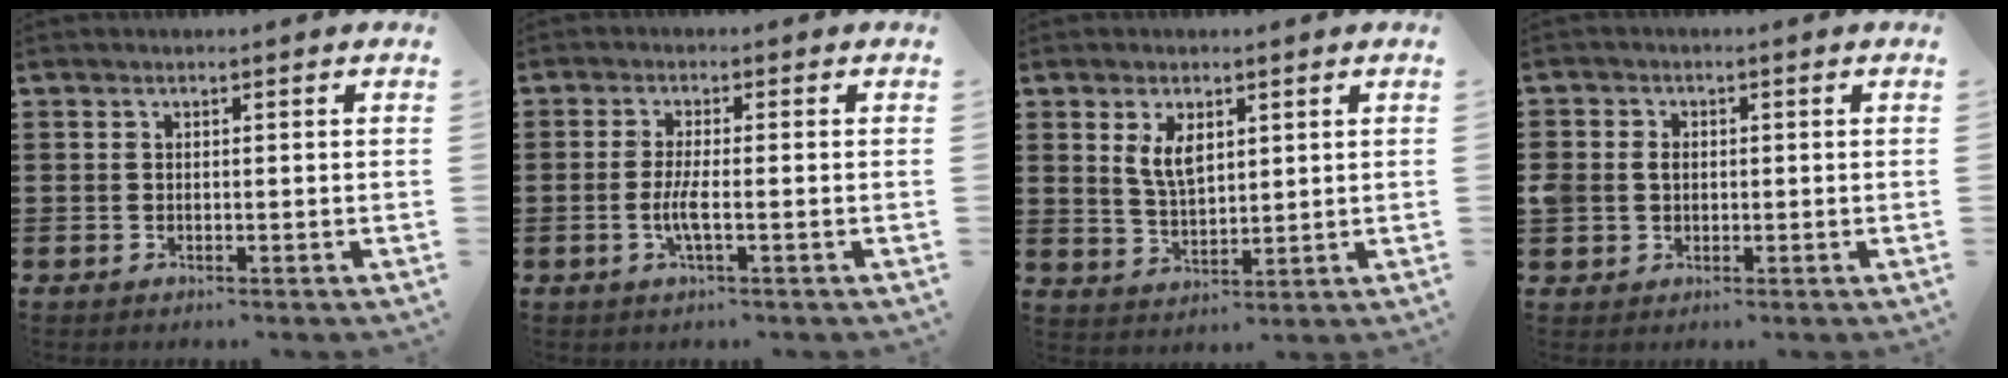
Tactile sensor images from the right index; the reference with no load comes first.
{"total": 3.4, "force": [-0.9, 0.4, 3.2], "torque": [-0.072, -0.008, -0.022]}
{"total": 4.8, "force": [2.1, 2.2, 3.7], "torque": [-0.080, 0.004, 0.036]}
{"total": 2.7, "force": [0.2, 2.2, 1.6], "torque": [-0.044, 0.008, -0.001]}